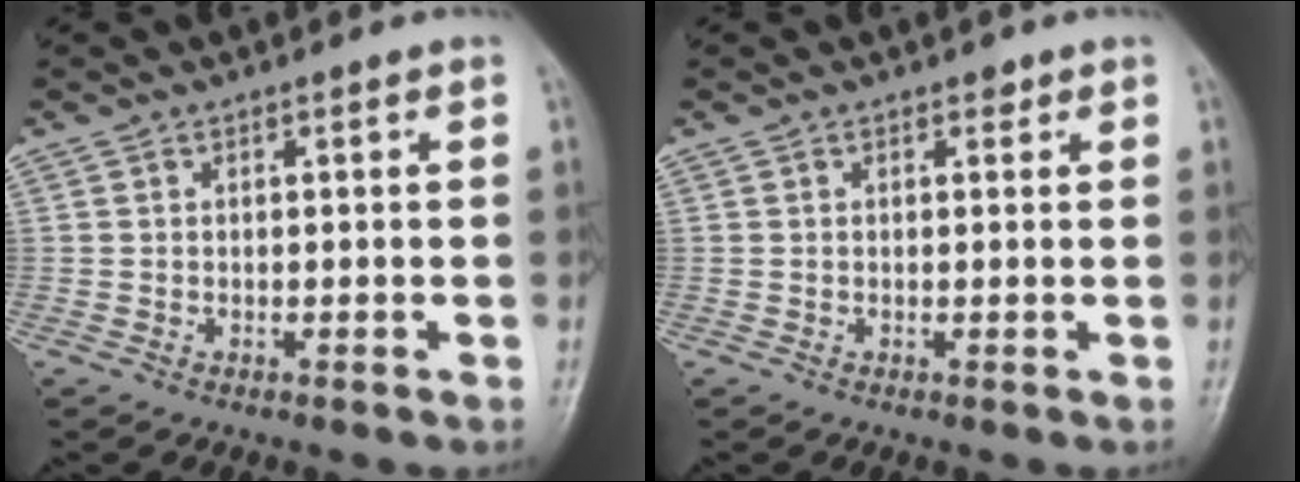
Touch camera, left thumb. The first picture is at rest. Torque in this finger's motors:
{"motor_torque": [0.46, -0.40, 0.04, -0.26, 0.10]}